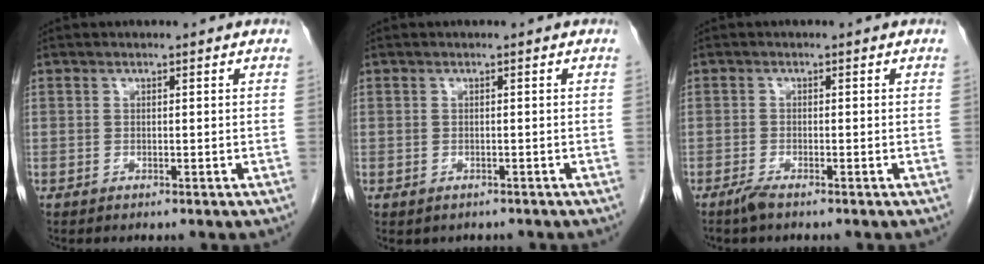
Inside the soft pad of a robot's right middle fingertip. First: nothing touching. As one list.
[{"total": 1.6, "force": [-1.2, 1.0, 0.3], "torque": [-0.013, -0.002, -0.012]}, {"total": 1.6, "force": [-1.3, 0.1, 0.9], "torque": [-0.027, -0.004, -0.026]}]